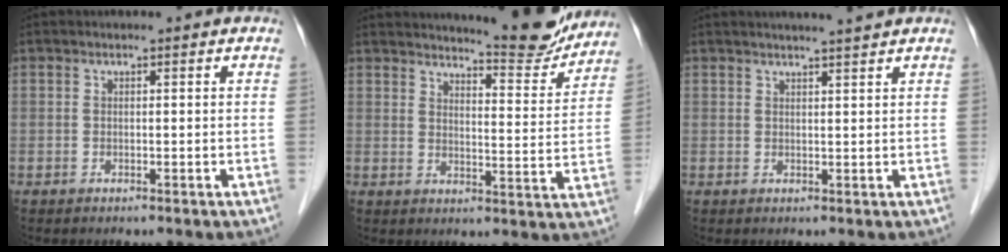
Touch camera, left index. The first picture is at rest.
{"total": 11.9, "force": [11.4, 0.8, 3.2], "torque": [-0.040, -0.030, 0.141]}
{"total": 4.9, "force": [4.3, -0.6, 2.1], "torque": [-0.030, 0.010, 0.055]}